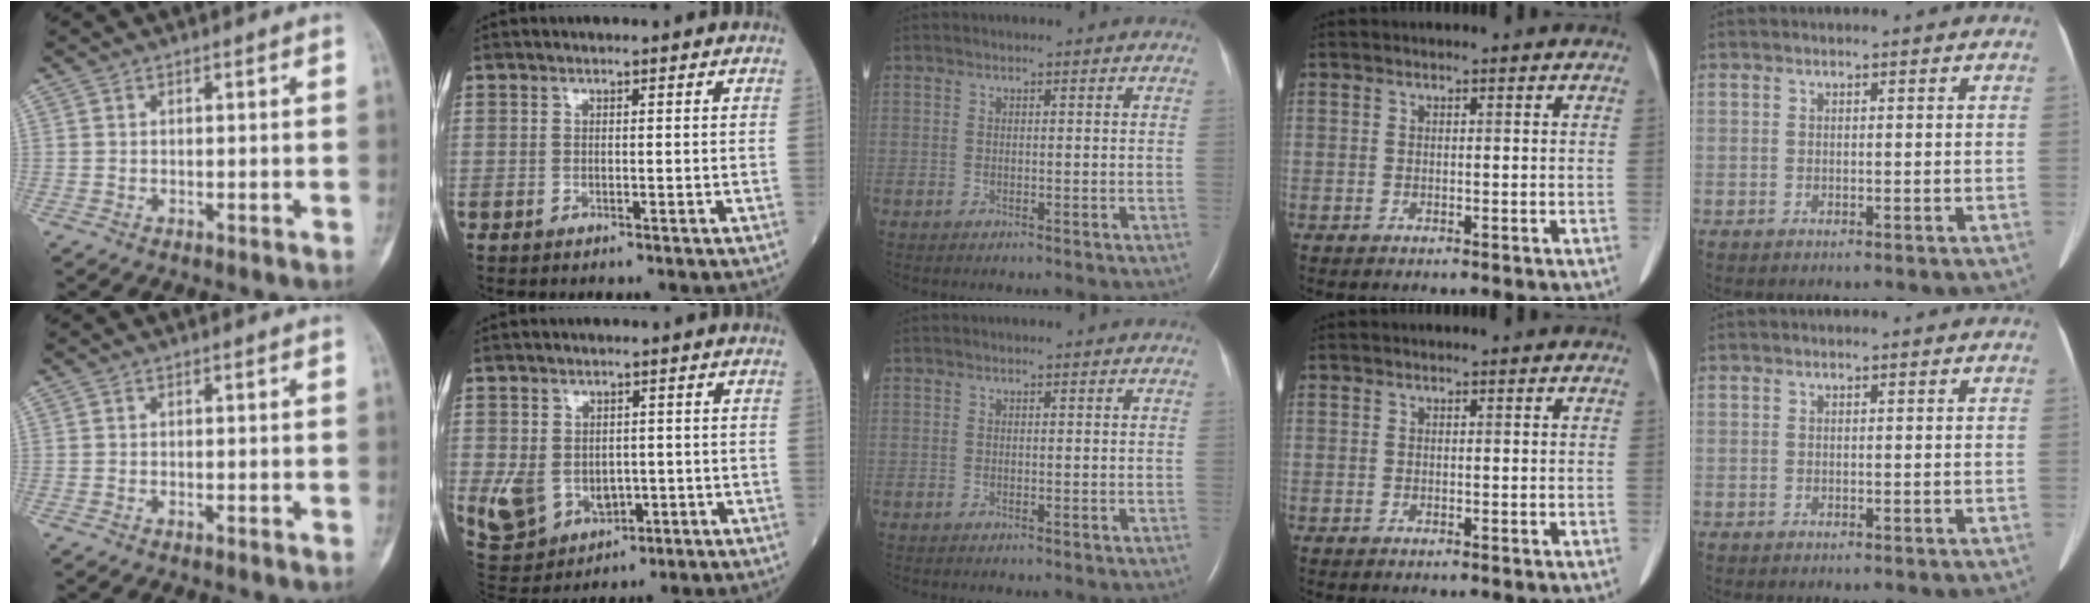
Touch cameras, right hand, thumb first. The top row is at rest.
{"index": {"total": 8.7, "force": [-1.6, 7.0, 4.9], "torque": [-0.098, 0.009, -0.004]}}